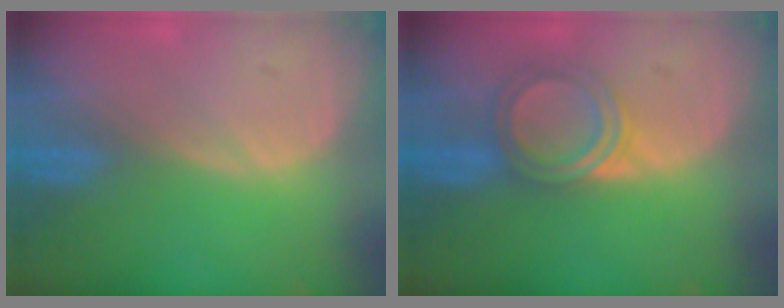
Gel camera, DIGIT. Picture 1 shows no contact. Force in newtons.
{"total": 4.8, "press": 4.6, "slide": 1.3}